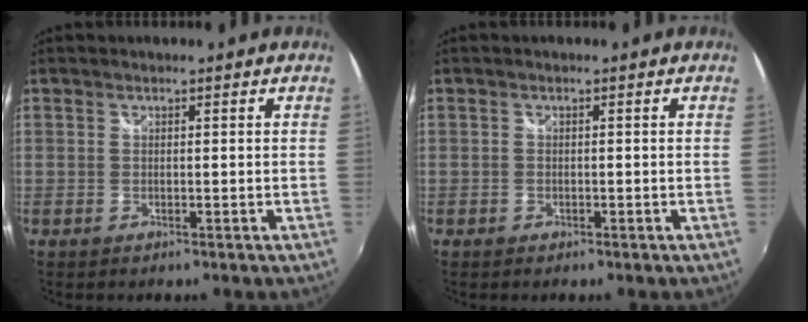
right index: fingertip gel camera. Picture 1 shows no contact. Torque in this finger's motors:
{"motor_torque": [0.03, -0.06, 0.02, 0.00]}